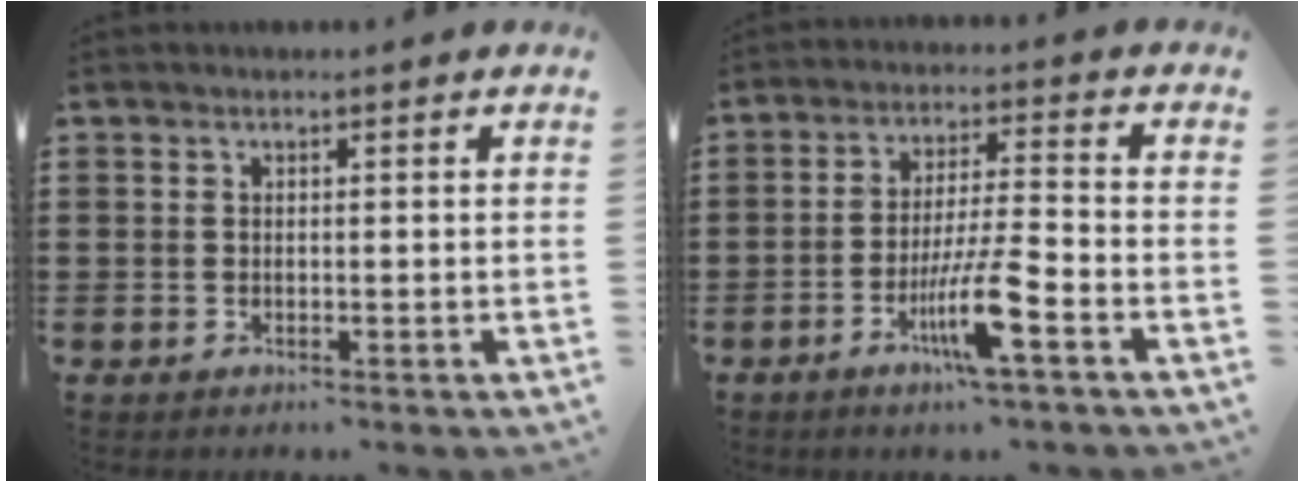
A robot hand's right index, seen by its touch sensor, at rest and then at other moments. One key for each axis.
{"total": 8.9, "fx": -4.1, "fy": 0.7, "fz": 7.9, "tx": -0.154, "ty": -0.008, "tz": -0.077}